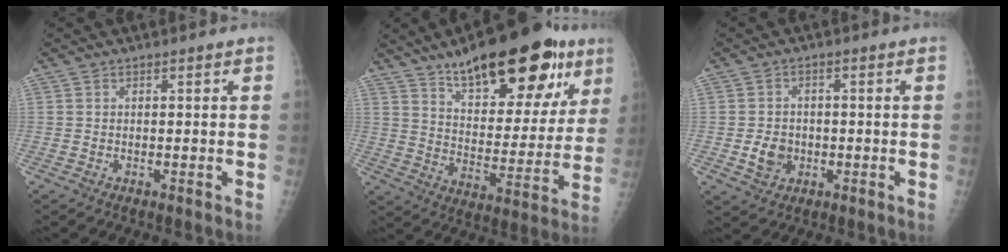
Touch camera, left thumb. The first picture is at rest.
{"total": 25.4, "force": [15.3, 10.0, 17.7], "torque": [-0.218, -0.044, 0.233]}
{"total": 4.9, "force": [-1.0, 4.1, 2.5], "torque": [-0.028, 0.005, -0.014]}